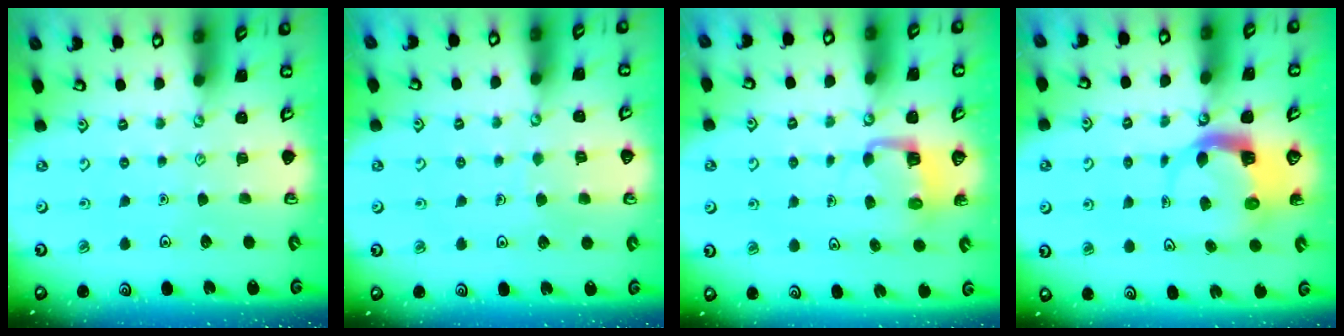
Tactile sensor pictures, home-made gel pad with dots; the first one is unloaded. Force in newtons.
{"total": 2.9, "press": 2.9, "slide": 0.2}
{"total": 3.8, "press": 3.8, "slide": 0.1}
{"total": 5.1, "press": 5.0, "slide": 0.8}